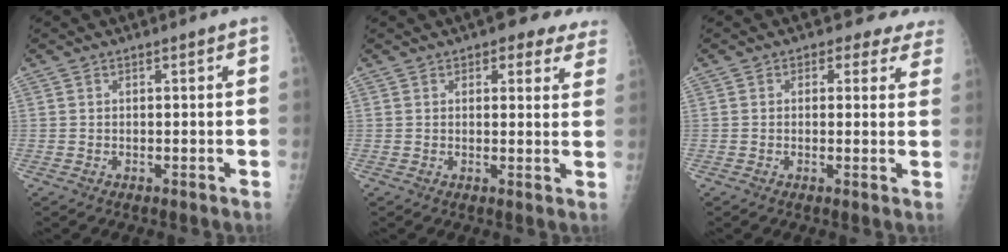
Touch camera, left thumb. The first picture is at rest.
{"total": 9.3, "force": [6.9, 3.7, 5.0], "torque": [-0.013, -0.021, 0.070]}
{"total": 5.6, "force": [4.6, 3.2, 0.7], "torque": [0.031, -0.017, 0.032]}